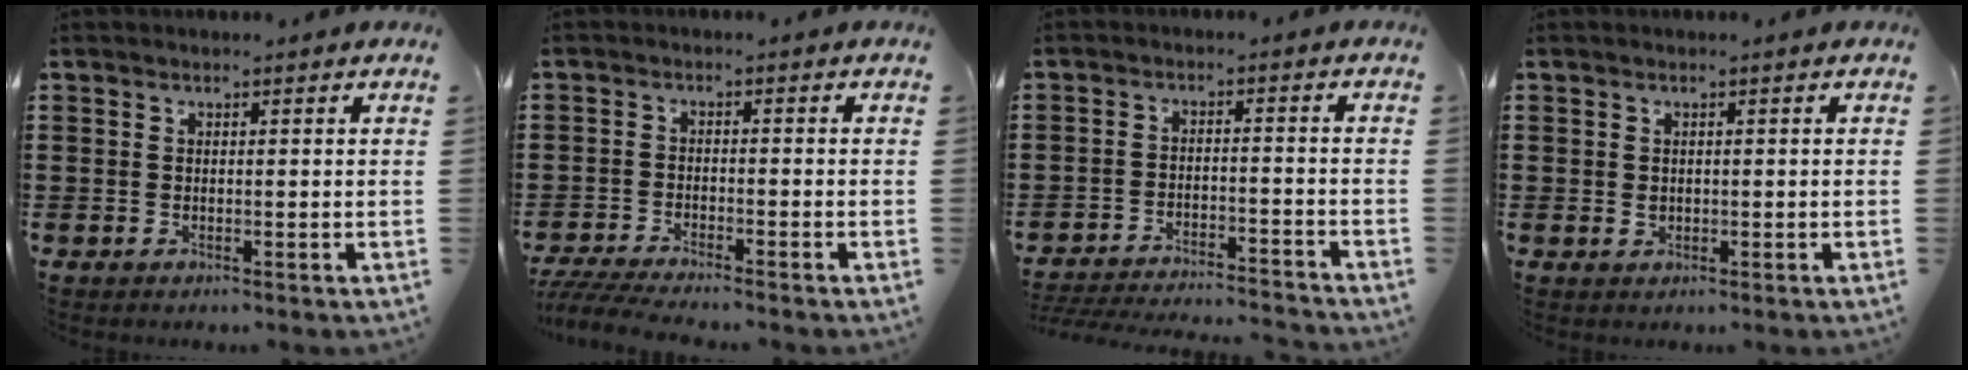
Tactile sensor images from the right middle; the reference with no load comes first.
{"total": 4.0, "force": [-3.8, -0.1, 1.2], "torque": [-0.035, -0.014, -0.079]}
{"total": 4.4, "force": [-4.4, 0.0, 0.7], "torque": [-0.021, -0.004, -0.092]}
{"total": 0.9, "force": [0.1, 0.8, 0.4], "torque": [-0.011, 0.006, 0.002]}